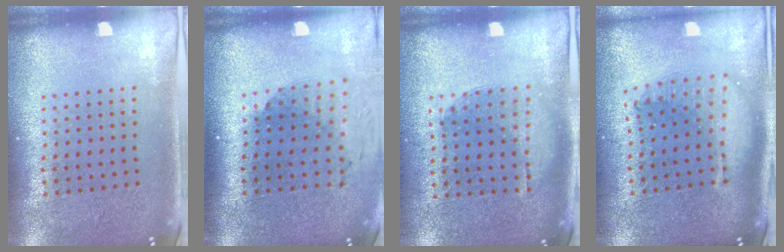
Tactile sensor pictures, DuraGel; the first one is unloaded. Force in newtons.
{"total": 2.0, "press": 1.4, "slide": 1.3}
{"total": 1.1, "press": 0.8, "slide": 0.8}
{"total": 1.9, "press": 1.6, "slide": 1.2}